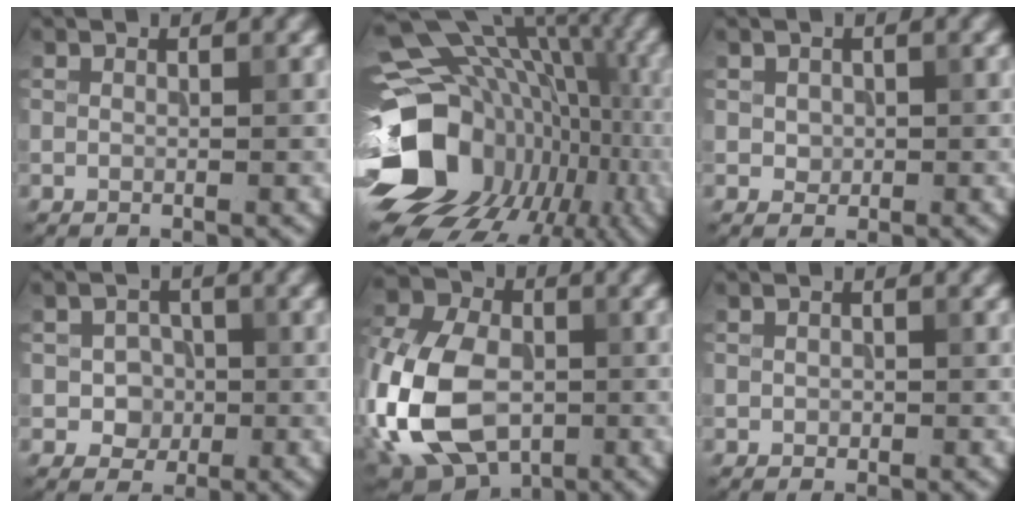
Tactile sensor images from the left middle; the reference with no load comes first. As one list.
[{"total": 17.7, "force": [-4.0, 13.6, 10.6], "torque": [-0.183, 0.010, -0.055]}, {"total": 1.0, "force": [0.2, 1.0, 0.4], "torque": [-0.004, -0.004, 0.006]}, {"total": 2.5, "force": [-0.4, 2.2, 1.1], "torque": [-0.013, -0.003, -0.009]}, {"total": 13.7, "force": [-3.4, 9.1, 9.7], "torque": [-0.226, -0.008, -0.083]}, {"total": 0.5, "force": [-0.1, 0.4, 0.2], "torque": [-0.001, -0.003, -0.001]}]